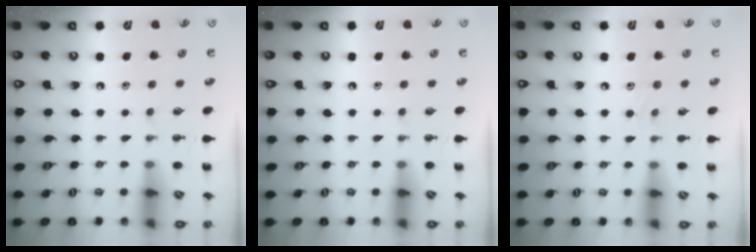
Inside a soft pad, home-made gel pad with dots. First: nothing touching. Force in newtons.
{"total": 0.0}
{"total": 5.4, "press": 5.1, "slide": 1.8}